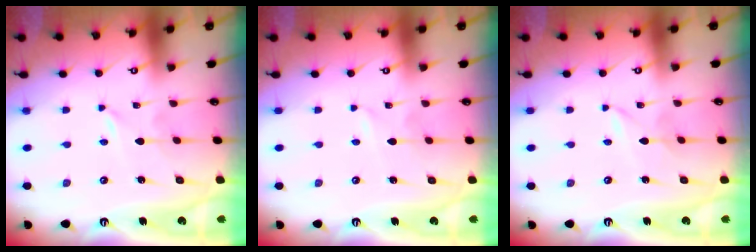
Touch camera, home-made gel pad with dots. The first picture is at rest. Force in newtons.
{"total": 0.0}
{"total": 1.2, "press": 1.2, "slide": 0.1}